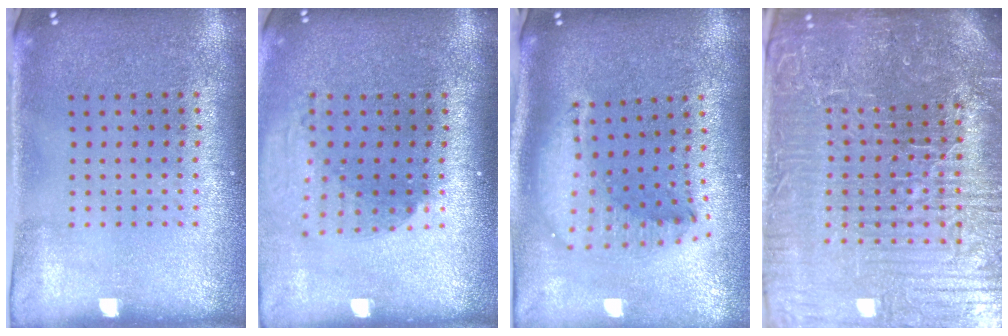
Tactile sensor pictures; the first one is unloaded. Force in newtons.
{"total": 2.0, "press": 1.5, "slide": 1.3}
{"total": 1.9, "press": 1.5, "slide": 1.2}
{"total": 7.1, "press": 6.4, "slide": 3.2}